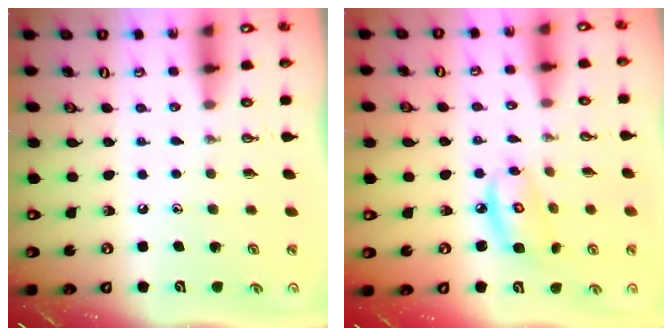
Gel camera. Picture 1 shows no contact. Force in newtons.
{"total": 7.3, "press": 7.3, "slide": 0.5}